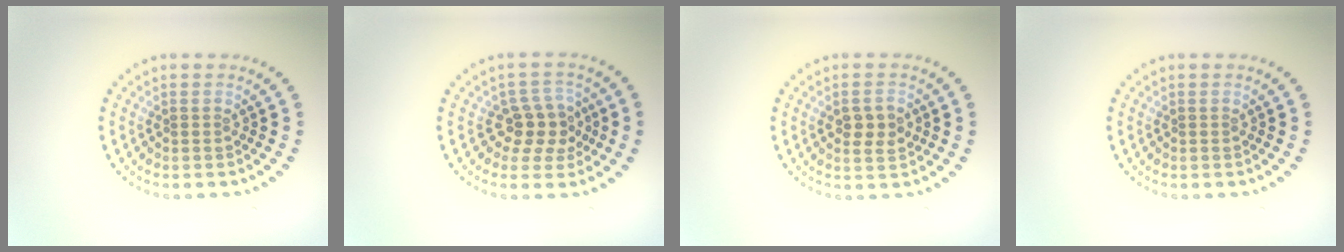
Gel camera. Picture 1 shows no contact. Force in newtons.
{"total": 3.2, "press": 2.9, "slide": 1.3}
{"total": 2.5, "press": 2.5, "slide": 0.4}
{"total": 0.0}